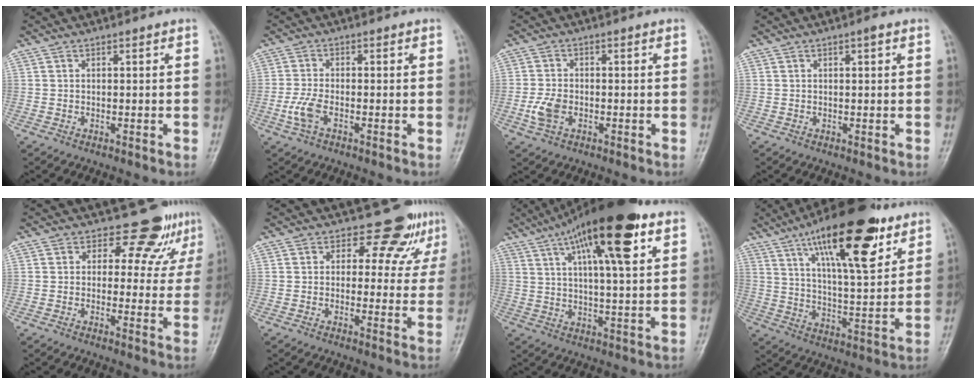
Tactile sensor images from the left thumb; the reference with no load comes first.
{"total": 4.4, "force": [-1.8, 2.0, 3.4], "torque": [-0.083, 0.008, -0.037]}
{"total": 4.7, "force": [-1.5, 3.0, 3.2], "torque": [-0.070, 0.006, -0.030]}
{"total": 1.3, "force": [0.5, 0.4, 1.1], "torque": [-0.014, 0.002, 0.005]}
{"total": 7.9, "force": [5.8, 4.6, 2.6], "torque": [0.007, -0.037, 0.062]}
{"total": 7.4, "force": [5.3, 4.4, 2.7], "torque": [0.004, -0.032, 0.056]}
{"total": 19.7, "force": [9.7, 5.2, 16.3], "torque": [-0.251, -0.007, 0.153]}
{"total": 22.1, "force": [12.2, 7.2, 16.9], "torque": [-0.241, -0.041, 0.198]}